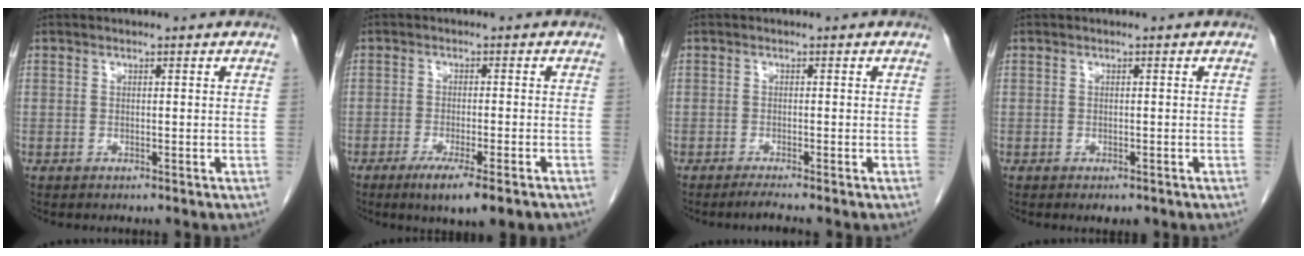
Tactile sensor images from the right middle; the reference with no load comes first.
{"total": 7.8, "force": [-5.2, 0.7, 5.8], "torque": [-0.080, -0.017, -0.072]}
{"total": 1.8, "force": [-1.5, -0.5, 0.8], "torque": [-0.021, -0.004, -0.029]}
{"total": 1.7, "force": [-1.1, 0.9, 0.9], "torque": [-0.008, 0.000, -0.007]}